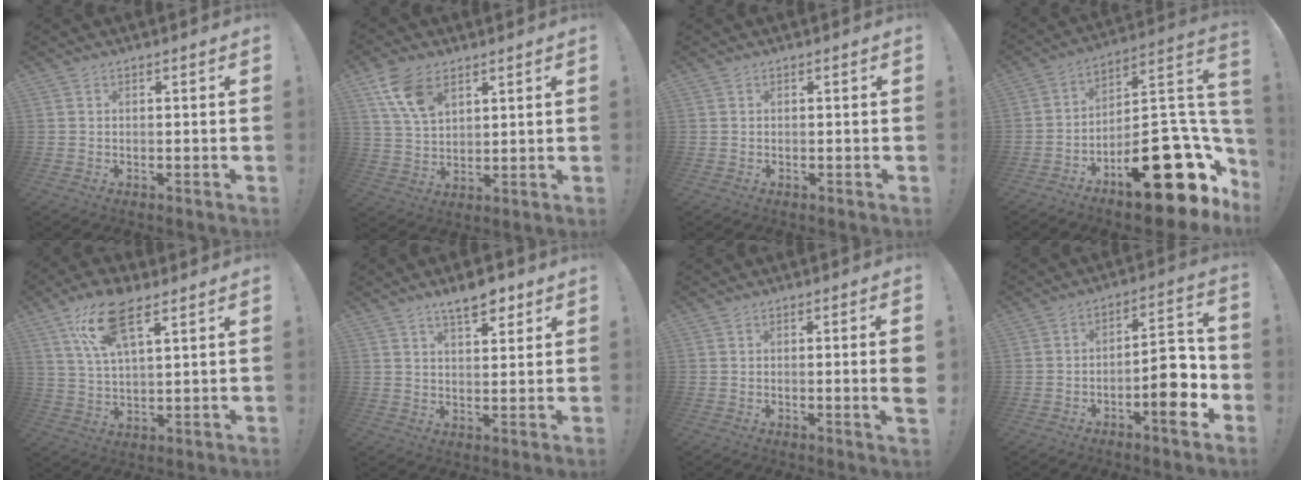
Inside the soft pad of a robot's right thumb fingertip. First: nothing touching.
{"total": 10.5, "force": [6.1, 5.9, 6.1], "torque": [-0.114, -0.025, 0.118]}
{"total": 0.0}
{"total": 24.6, "force": [-11.6, 10.1, 19.1], "torque": [-0.221, 0.068, -0.170]}
{"total": 15.1, "force": [8.7, 5.8, 10.9], "torque": [-0.197, -0.022, 0.154]}
{"total": 7.9, "force": [5.4, 2.8, 4.9], "torque": [-0.065, -0.027, 0.093]}
{"total": 4.6, "force": [-0.2, -0.3, 4.6], "torque": [-0.064, -0.010, -0.003]}
{"total": 12.0, "force": [-4.4, 4.1, 10.4], "torque": [-0.130, 0.023, -0.072]}